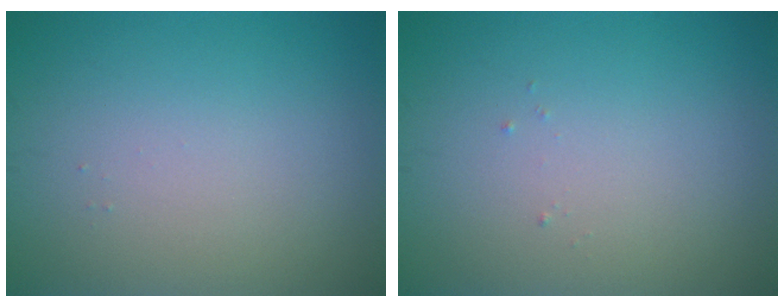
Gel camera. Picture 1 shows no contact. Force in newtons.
{"total": 0.0}